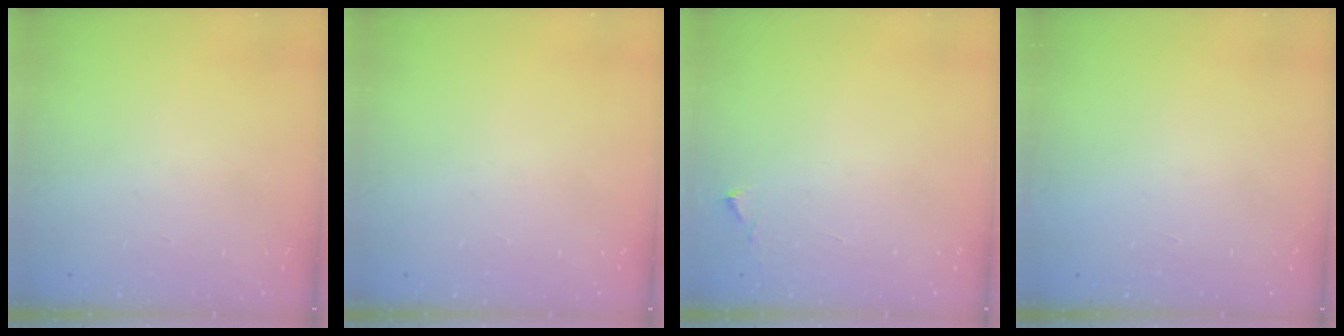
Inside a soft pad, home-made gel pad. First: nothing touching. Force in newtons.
{"total": 0.0}
{"total": 4.8, "press": 4.8, "slide": 0.6}
{"total": 1.5, "press": 1.5, "slide": 0.1}